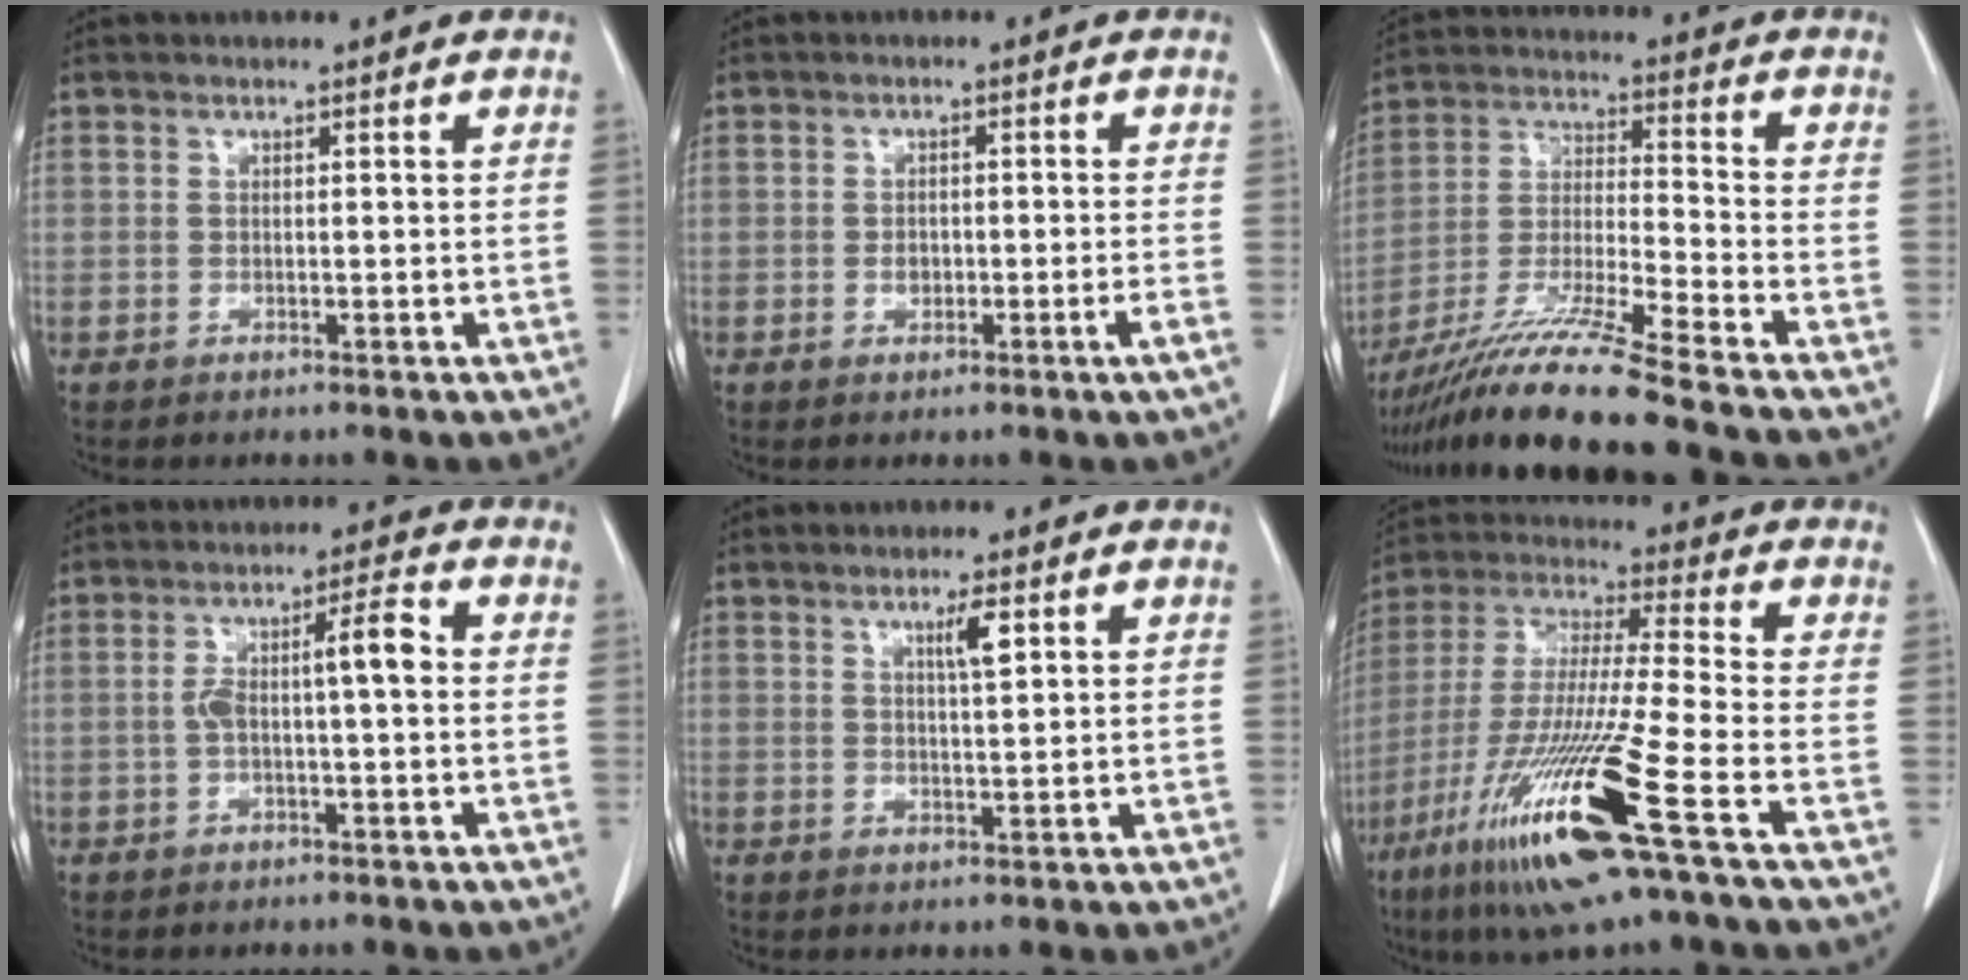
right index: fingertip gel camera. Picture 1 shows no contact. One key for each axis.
{"total": 2.1, "fx": -0.8, "fy": 0.5, "fz": 1.9, "tx": -0.035, "ty": 0.000, "tz": -0.012}
{"total": 16.7, "fx": -13.6, "fy": -1.3, "fz": 9.6, "tx": -0.203, "ty": -0.033, "tz": -0.249}
{"total": 6.2, "fx": 0.0, "fy": 0.9, "fz": 6.2, "tx": -0.112, "ty": 0.024, "tz": 0.001}
{"total": 3.0, "fx": 1.4, "fy": 0.1, "fz": 2.6, "tx": -0.047, "ty": -0.003, "tz": 0.024}
{"total": 19.6, "fx": -9.1, "fy": -0.2, "fz": 17.4, "tx": -0.372, "ty": -0.047, "tz": -0.176}